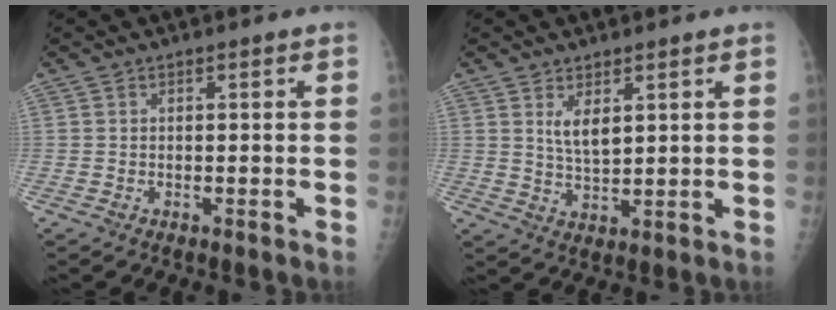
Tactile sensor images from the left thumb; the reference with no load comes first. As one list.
[{"total": 4.7, "force": [2.1, 2.0, 3.6], "torque": [-0.058, -0.020, 0.046]}]